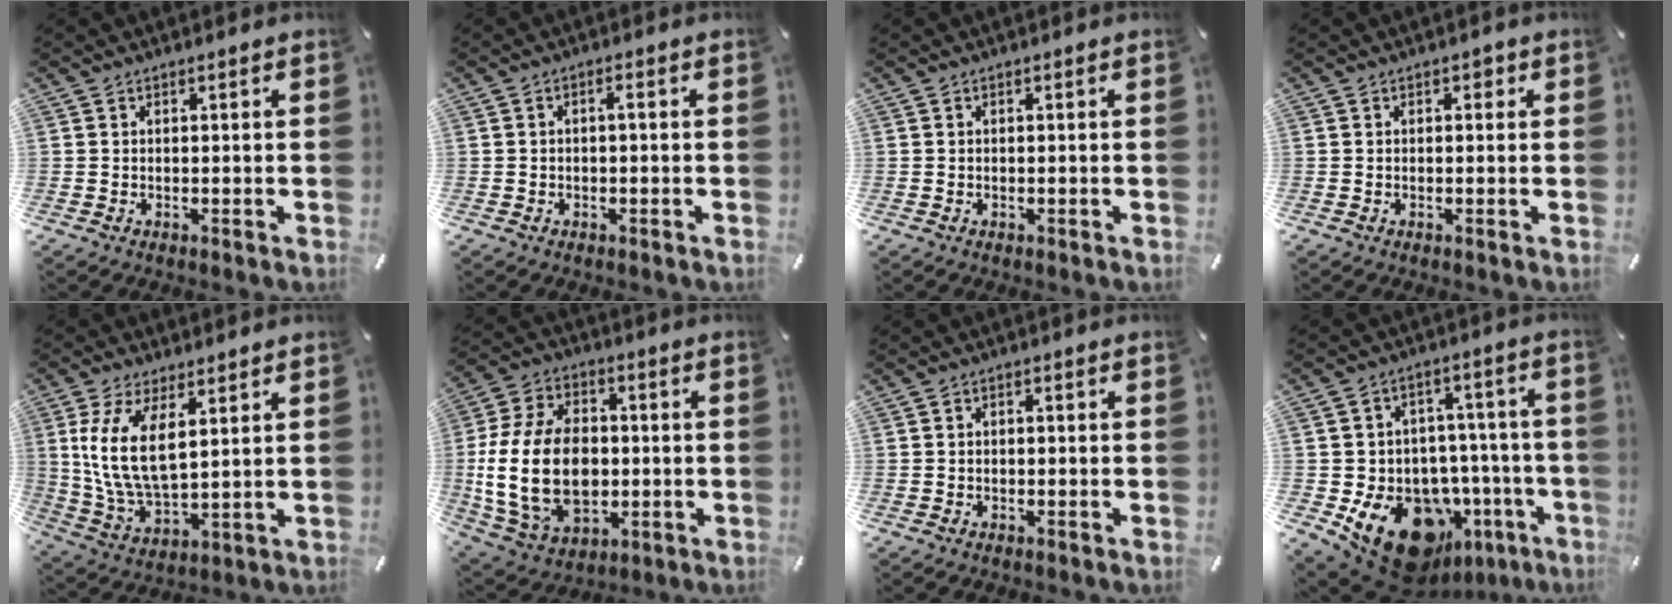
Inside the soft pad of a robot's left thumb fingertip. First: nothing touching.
{"total": 1.6, "force": [-0.5, 0.7, 1.4], "torque": [-0.026, 0.005, -0.011]}
{"total": 0.0}
{"total": 1.2, "force": [0.2, 1.1, 0.6], "torque": [-0.005, 0.006, -0.002]}
{"total": 12.3, "force": [4.4, 6.2, 9.6], "torque": [-0.215, -0.013, 0.081]}
{"total": 21.1, "force": [-1.8, 15.2, 14.5], "torque": [-0.314, 0.000, -0.030]}
{"total": 1.0, "force": [-0.5, 0.6, 0.5], "torque": [-0.010, 0.003, -0.011]}
{"total": 21.2, "force": [-10.4, 13.5, 12.5], "torque": [-0.191, 0.056, -0.153]}